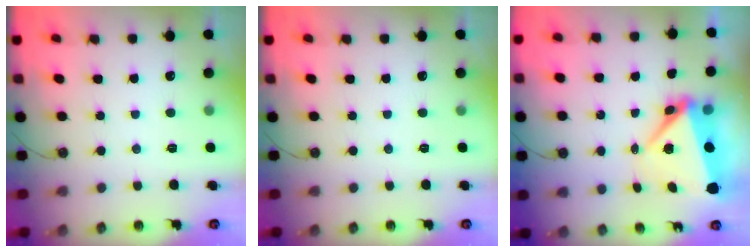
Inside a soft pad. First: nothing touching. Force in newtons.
{"total": 0.0}
{"total": 7.5, "press": 7.4, "slide": 1.2}